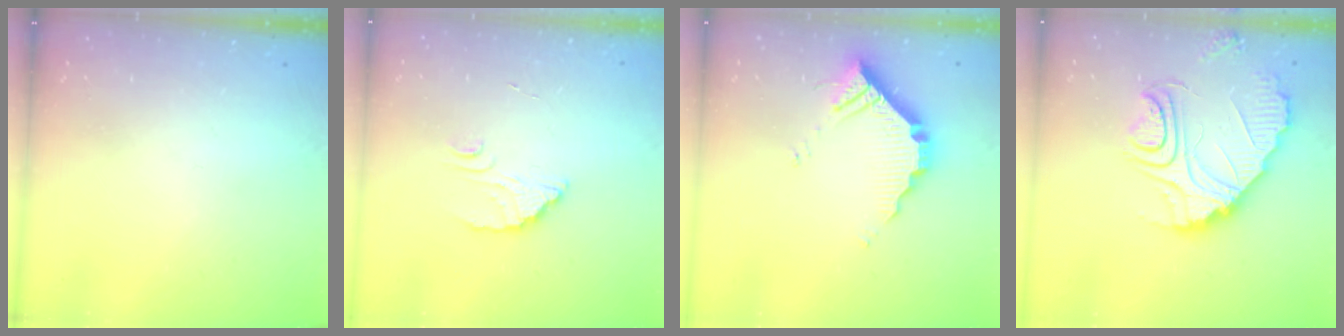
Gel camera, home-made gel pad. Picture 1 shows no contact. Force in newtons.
{"total": 2.6, "press": 2.6, "slide": 0.1}
{"total": 9.5, "press": 9.5, "slide": 0.4}
{"total": 12.4, "press": 12.4, "slide": 1.1}